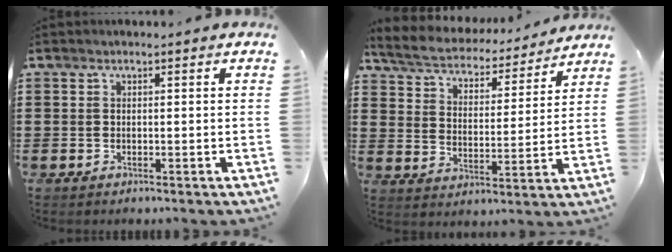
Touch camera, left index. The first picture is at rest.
{"total": 5.0, "force": [4.8, 0.6, 1.2], "torque": [-0.049, -0.034, 0.078]}